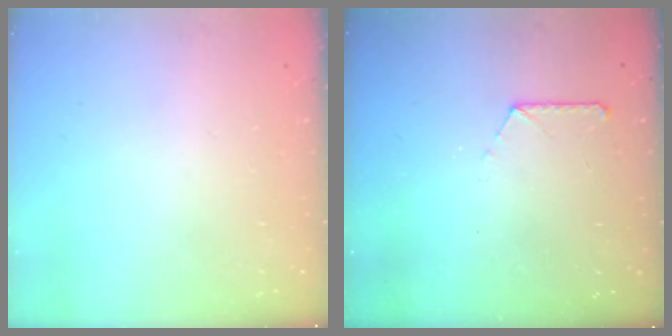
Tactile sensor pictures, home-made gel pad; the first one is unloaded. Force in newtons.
{"total": 6.6, "press": 6.6, "slide": 0.7}